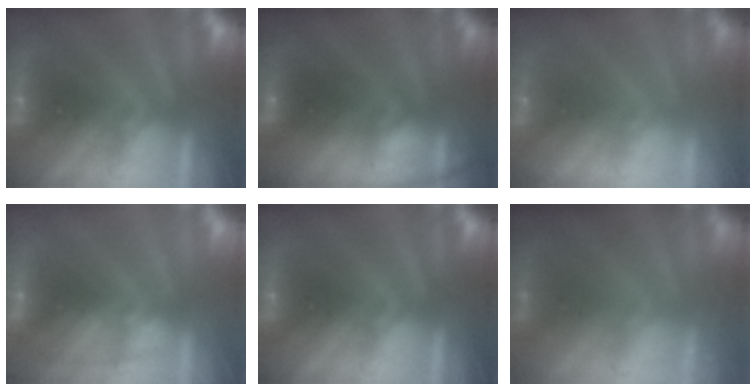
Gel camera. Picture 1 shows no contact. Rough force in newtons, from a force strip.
{"total": 11.4}
{"total": 2.1}
{"total": 1.6}
{"total": 0.0}
{"total": 2.3}